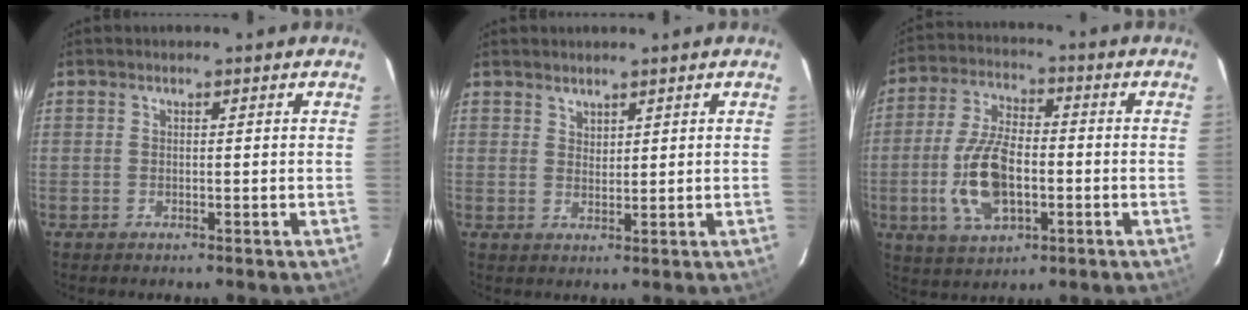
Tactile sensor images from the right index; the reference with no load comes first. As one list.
[{"total": 1.8, "force": [1.6, 0.8, 0.3], "torque": [0.000, 0.002, 0.030]}, {"total": 12.8, "force": [-3.0, 6.4, 10.7], "torque": [-0.225, 0.000, -0.049]}]